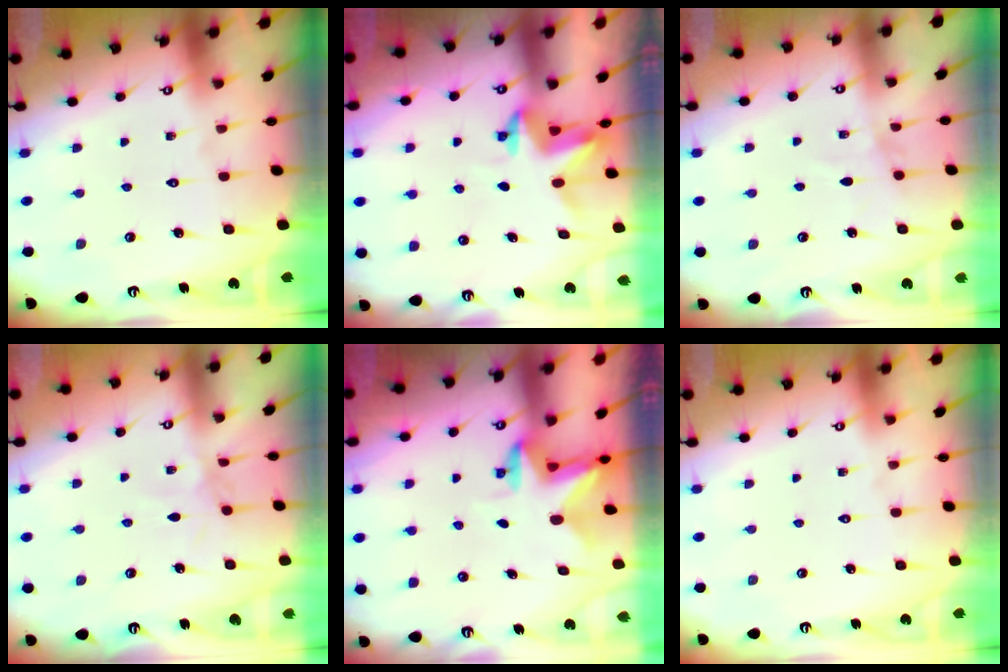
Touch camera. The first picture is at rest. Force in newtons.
{"total": 3.2, "press": 3.2, "slide": 0.1}
{"total": 4.4, "press": 4.4, "slide": 0.5}
{"total": 1.7, "press": 1.7, "slide": 0.5}
{"total": 2.9, "press": 2.8, "slide": 0.5}
{"total": 0.0}